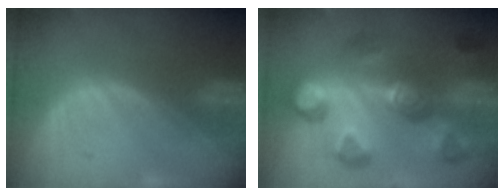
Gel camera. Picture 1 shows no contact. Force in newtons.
{"total": 10.7, "press": 10.0, "slide": 3.7}